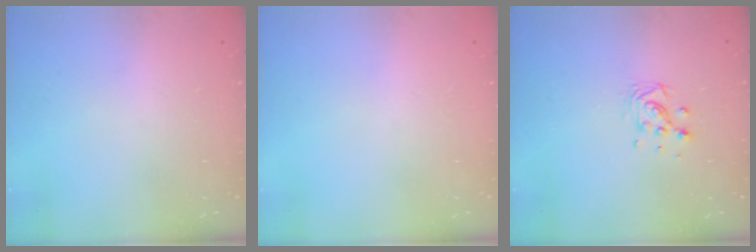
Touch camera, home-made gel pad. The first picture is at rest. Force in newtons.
{"total": 0.0}
{"total": 7.7, "press": 7.3, "slide": 2.4}